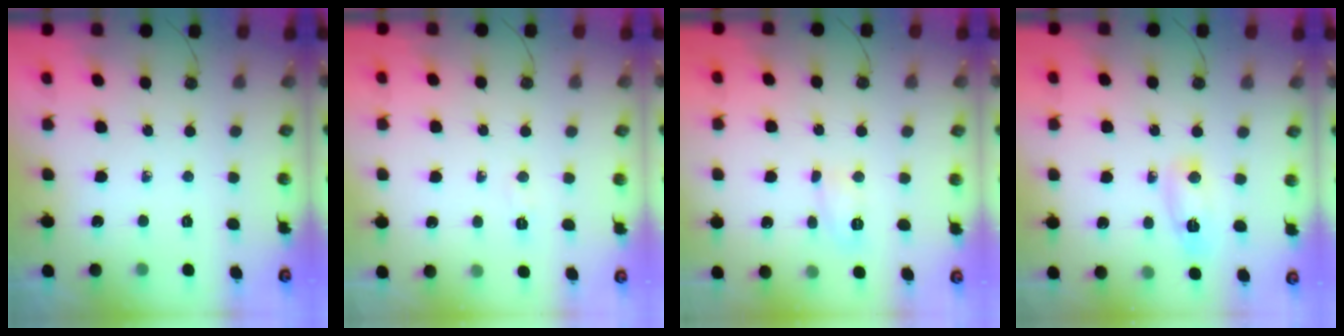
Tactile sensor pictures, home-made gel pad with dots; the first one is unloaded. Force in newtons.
{"total": 3.9, "press": 3.9, "slide": 0.5}
{"total": 4.7, "press": 4.7, "slide": 0.6}
{"total": 4.6, "press": 4.5, "slide": 1.0}